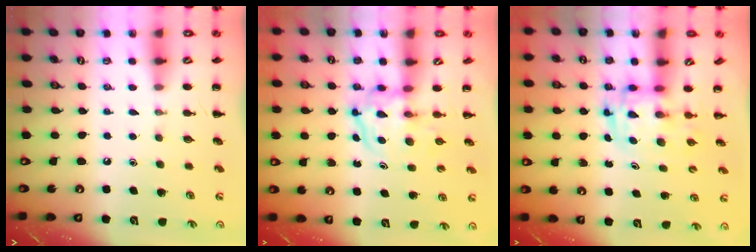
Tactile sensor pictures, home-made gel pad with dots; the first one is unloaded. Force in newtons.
{"total": 3.9, "press": 3.9, "slide": 0.4}
{"total": 2.9, "press": 2.9, "slide": 0.5}